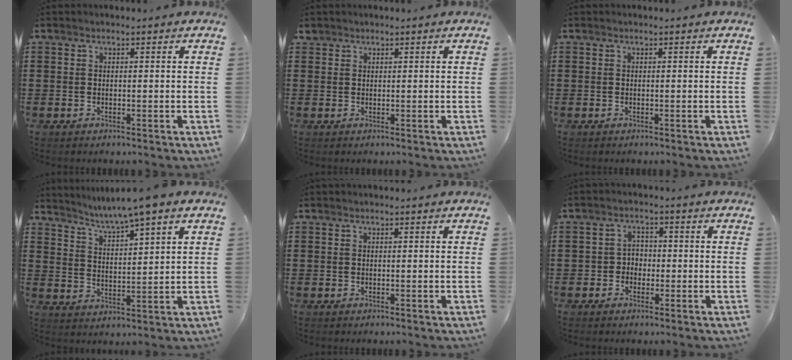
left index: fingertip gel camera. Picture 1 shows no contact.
{"total": 1.0, "force": [0.8, 0.5, 0.2], "torque": [-0.007, 0.003, 0.016]}
{"total": 0.0}
{"total": 4.3, "force": [3.7, -1.1, 2.0], "torque": [-0.054, -0.025, 0.057]}
{"total": 0.0}
{"total": 2.5, "force": [-1.1, 2.1, 0.7], "torque": [-0.023, 0.007, -0.026]}